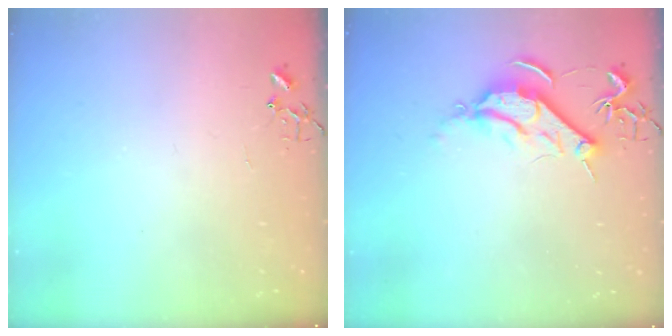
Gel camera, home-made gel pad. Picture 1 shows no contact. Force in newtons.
{"total": 9.1, "press": 9.0, "slide": 0.8}